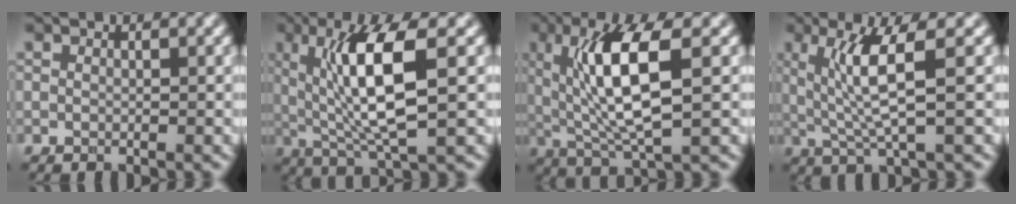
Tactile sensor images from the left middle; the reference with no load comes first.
{"total": 8.2, "force": [1.4, 2.0, 7.9], "torque": [-0.139, -0.010, 0.032]}
{"total": 8.2, "force": [1.5, 2.3, 7.8], "torque": [-0.142, -0.009, 0.035]}
{"total": 5.0, "force": [0.9, 0.7, 4.8], "torque": [-0.098, -0.004, 0.027]}